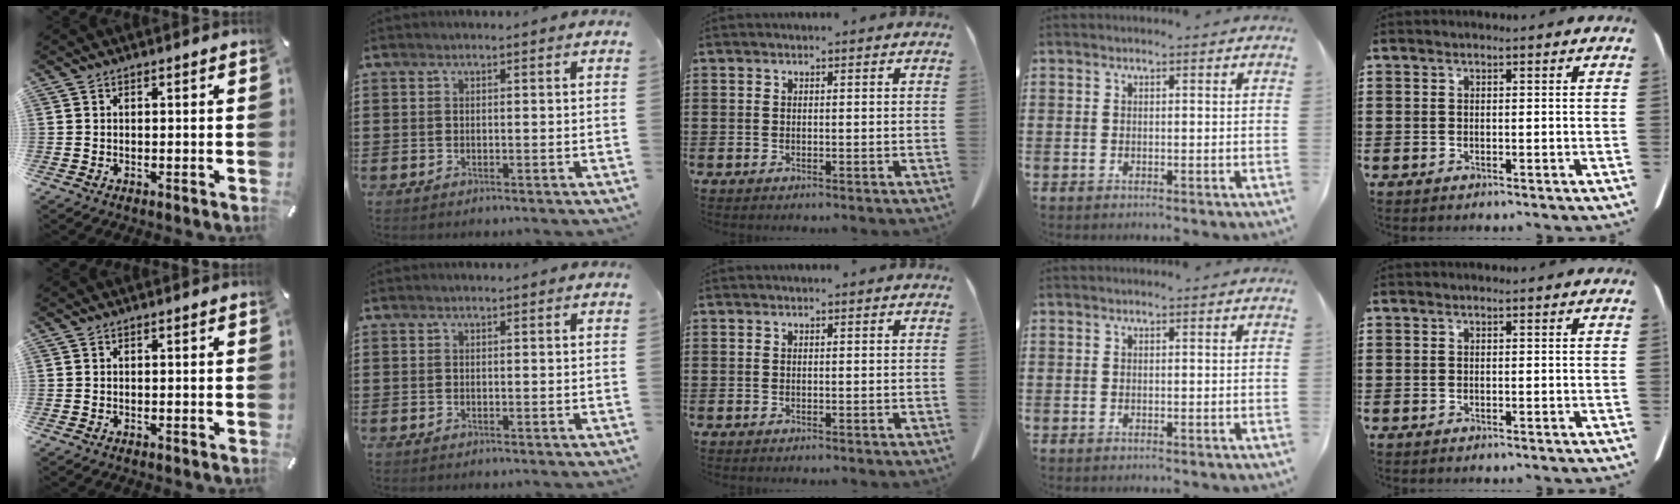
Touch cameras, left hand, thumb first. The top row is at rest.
{}